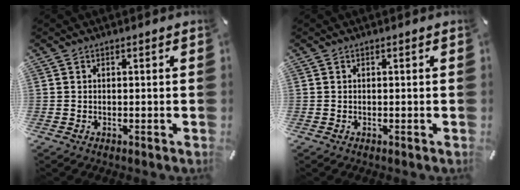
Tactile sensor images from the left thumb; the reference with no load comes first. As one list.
[{"total": 0.0}]